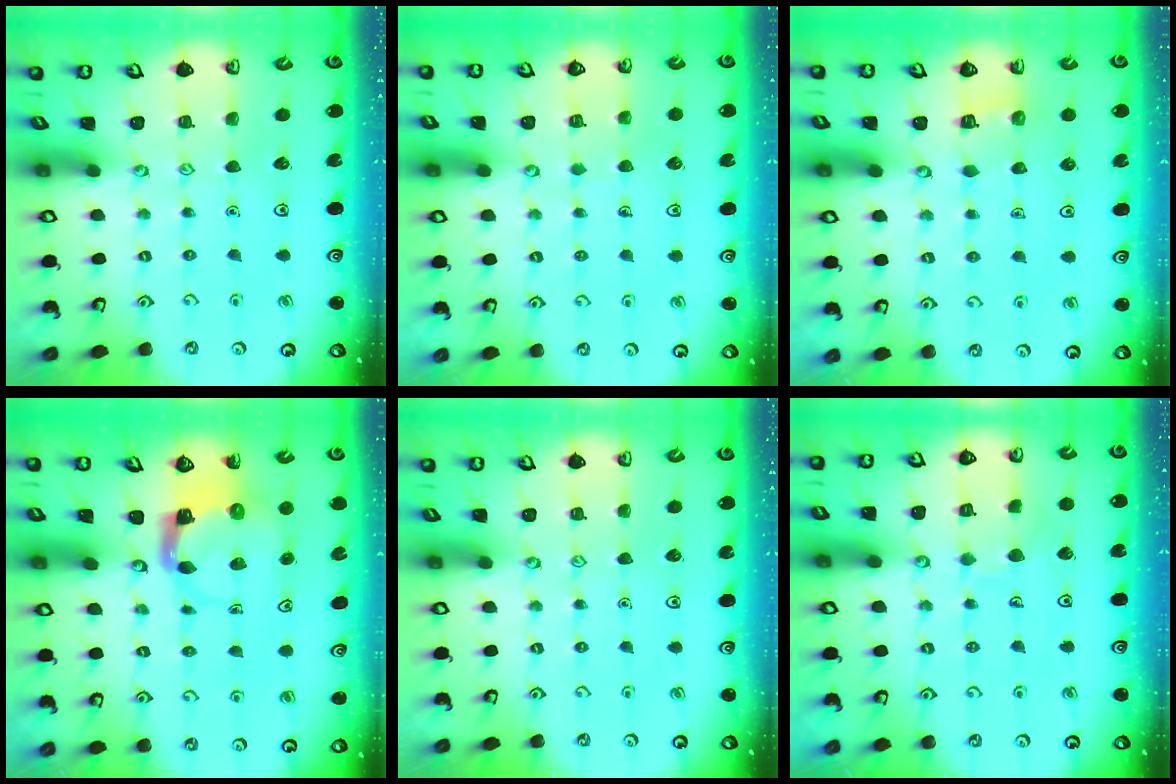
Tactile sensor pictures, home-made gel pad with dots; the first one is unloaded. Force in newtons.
{"total": 3.7, "press": 3.7, "slide": 0.2}
{"total": 3.8, "press": 3.8, "slide": 0.3}
{"total": 3.9, "press": 3.8, "slide": 0.6}
{"total": 0.0}
{"total": 5.6, "press": 5.6, "slide": 0.6}